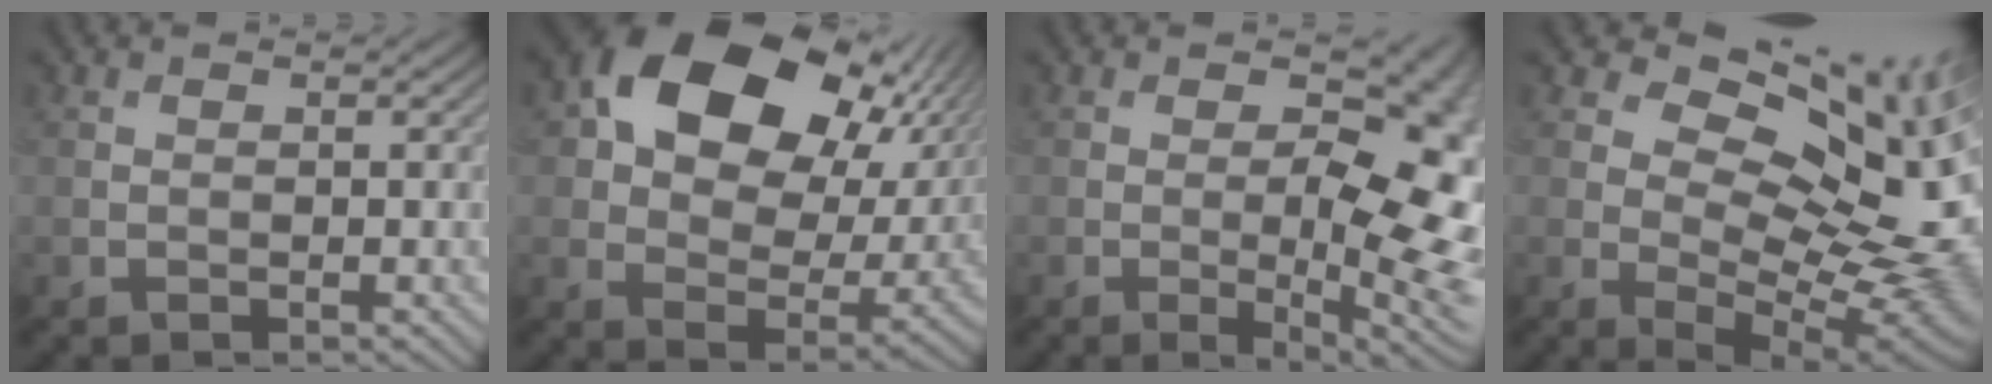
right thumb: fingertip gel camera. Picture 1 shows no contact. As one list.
[{"total": 18.8, "force": [7.4, 12.2, 12.2], "torque": [-0.201, 0.027, 0.126]}, {"total": 13.7, "force": [0.1, 5.9, 12.4], "torque": [-0.156, -0.005, 0.004]}, {"total": 15.1, "force": [5.0, 8.4, 11.5], "torque": [-0.177, 0.009, 0.088]}]